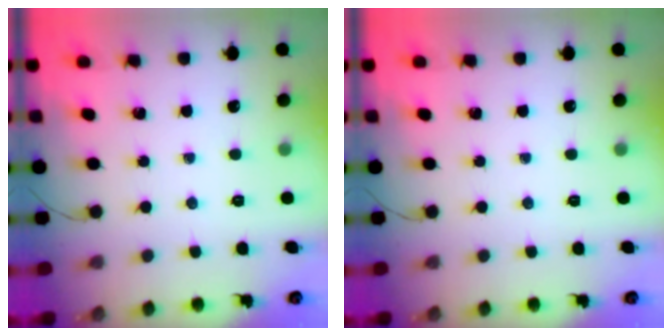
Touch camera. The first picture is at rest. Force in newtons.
{"total": 0.0}